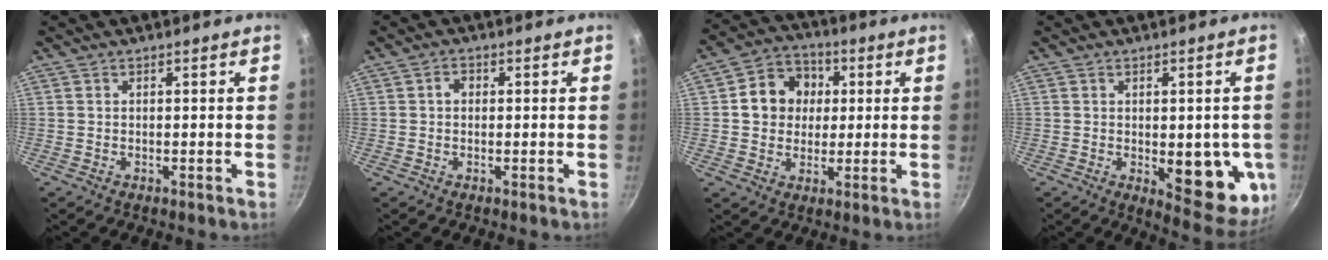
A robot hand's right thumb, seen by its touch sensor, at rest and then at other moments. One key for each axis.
{"total": 1.8, "fx": 0.2, "fy": 1.5, "fz": 1.1, "tx": -0.013, "ty": 0.006, "tz": -0.001}
{"total": 10.5, "fx": 1.8, "fy": 9.2, "fz": 4.8, "tx": -0.042, "ty": 0.012, "tz": 0.017}
{"total": 13.4, "fx": -1.8, "fy": 5.8, "fz": 11.9, "tx": -0.097, "ty": -0.021, "tz": -0.016}